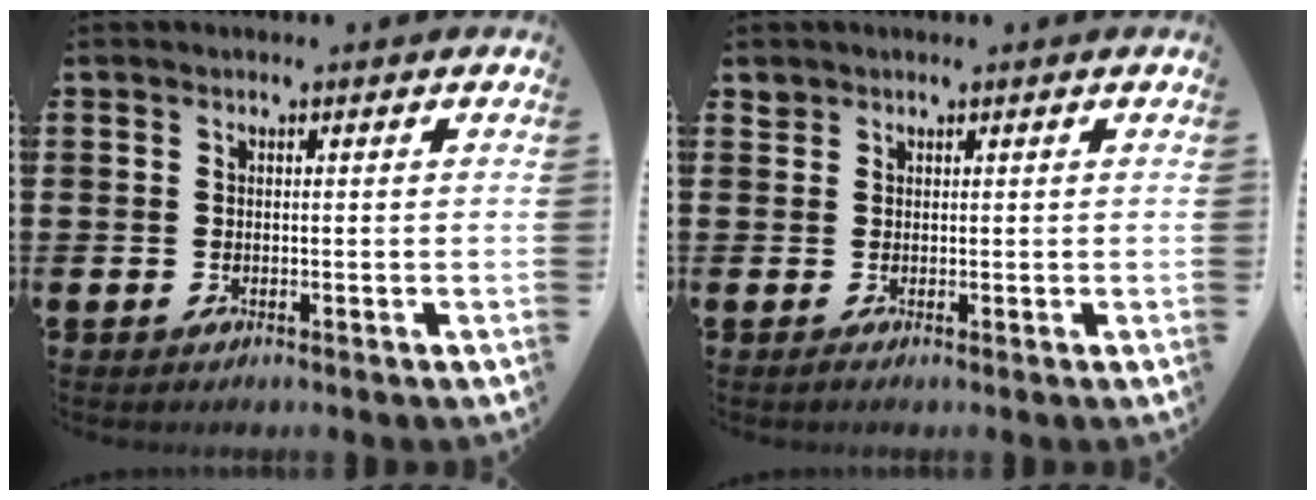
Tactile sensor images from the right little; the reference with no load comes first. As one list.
[{"total": 0.7, "force": [0.6, 0.3, -0.1], "torque": [0.016, -0.004, 0.008]}]